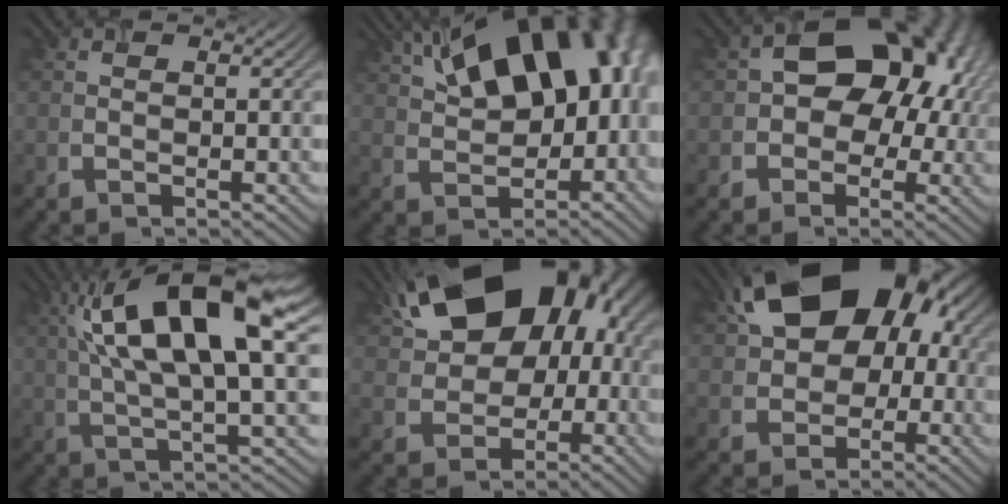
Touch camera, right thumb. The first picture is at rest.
{"total": 17.9, "force": [5.7, 10.0, 13.6], "torque": [-0.198, 0.030, 0.092]}
{"total": 13.4, "force": [1.7, 10.1, 8.7], "torque": [-0.083, 0.019, -0.001]}
{"total": 15.0, "force": [5.1, 4.1, 13.5], "torque": [-0.255, 0.010, 0.090]}
{"total": 19.4, "force": [5.8, 13.0, 13.2], "torque": [-0.207, 0.021, 0.103]}
{"total": 16.1, "force": [3.6, 11.1, 11.2], "torque": [-0.155, 0.015, 0.051]}